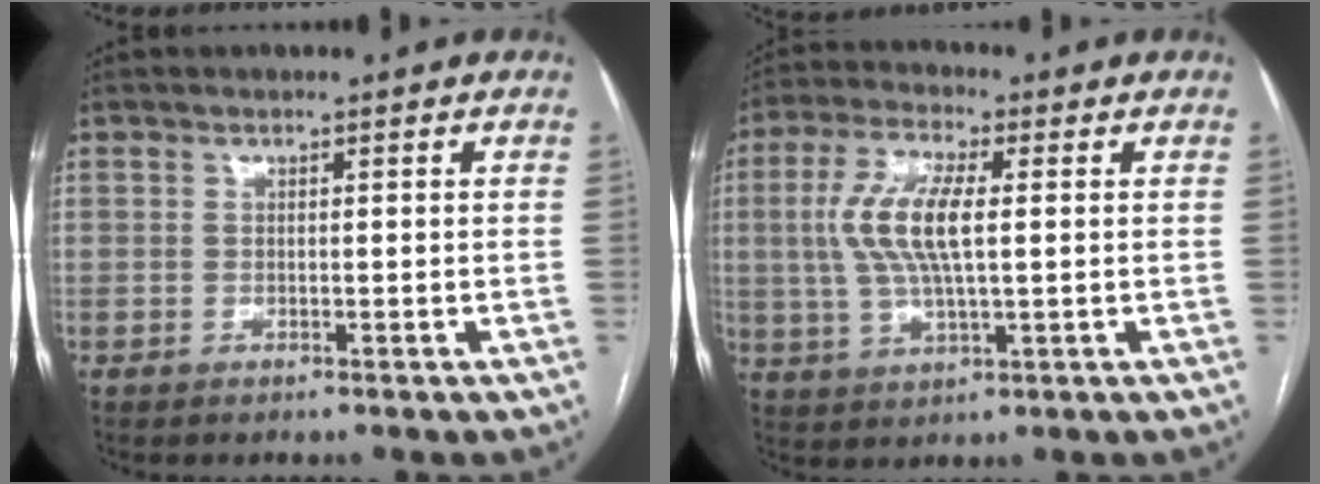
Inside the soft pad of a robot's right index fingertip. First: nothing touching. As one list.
[{"total": 9.9, "force": [1.2, 2.6, 9.5], "torque": [-0.205, 0.008, 0.022]}]